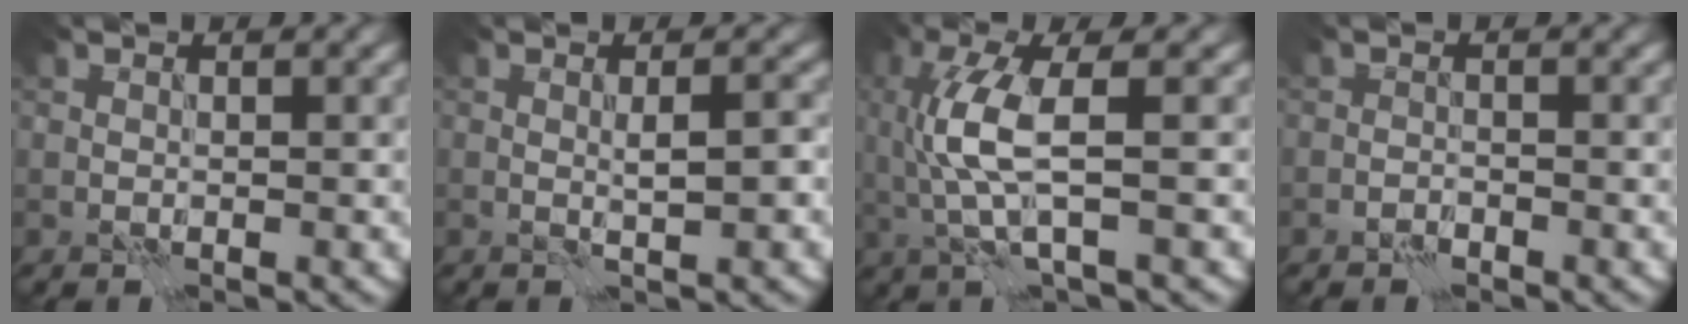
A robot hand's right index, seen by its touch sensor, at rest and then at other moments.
{"total": 1.8, "force": [0.1, 0.0, 1.8], "torque": [-0.030, 0.003, 0.003]}
{"total": 5.2, "force": [0.0, 1.3, 5.0], "torque": [-0.127, -0.002, 0.001]}
{"total": 0.8, "force": [-0.6, 0.5, 0.2], "torque": [-0.001, 0.003, -0.014]}